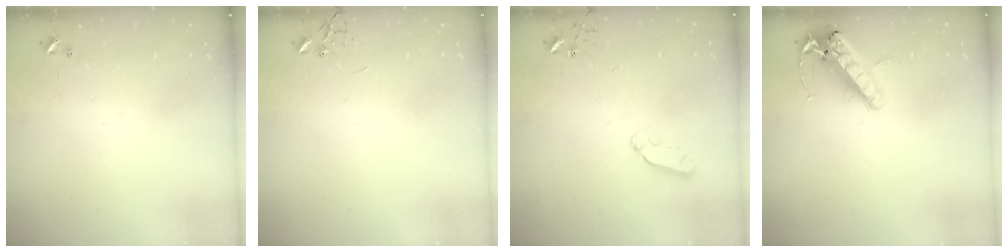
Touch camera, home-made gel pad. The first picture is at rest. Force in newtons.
{"total": 0.0}
{"total": 3.7, "press": 3.7, "slide": 0.5}
{"total": 14.7, "press": 14.5, "slide": 2.6}